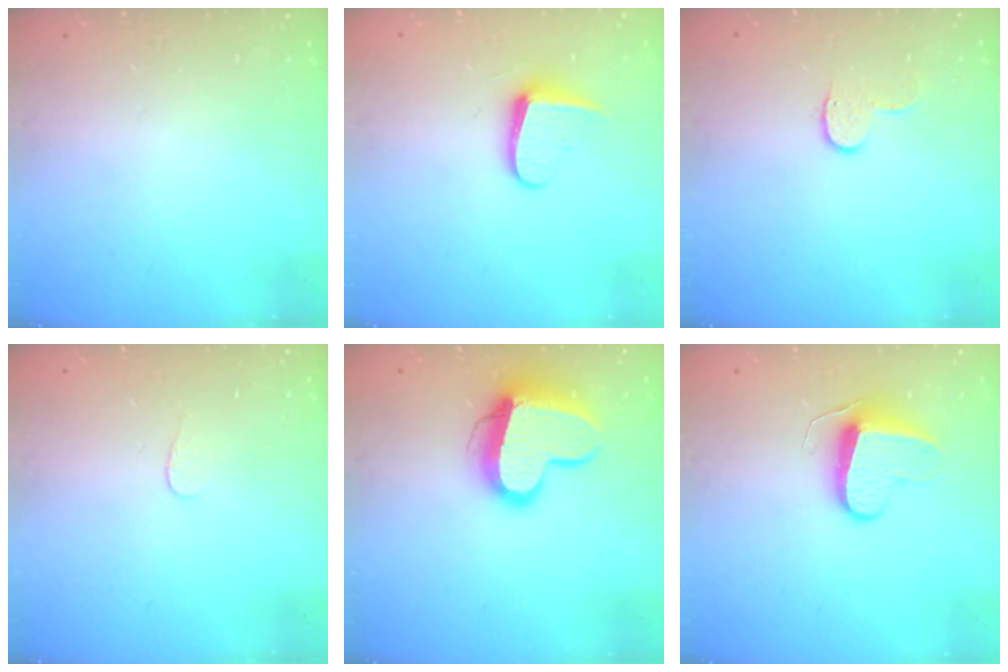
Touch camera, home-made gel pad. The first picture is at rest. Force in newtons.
{"total": 8.9, "press": 8.8, "slide": 0.8}
{"total": 6.0, "press": 6.0, "slide": 0.6}
{"total": 3.0, "press": 3.0, "slide": 0.2}
{"total": 14.7, "press": 14.6, "slide": 1.3}
{"total": 9.0, "press": 9.0, "slide": 0.3}